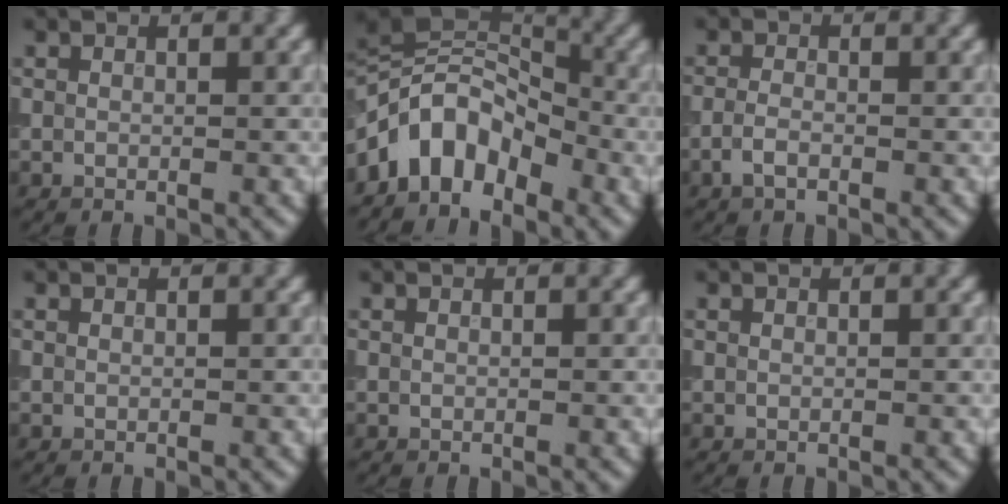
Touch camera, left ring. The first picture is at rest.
{"total": 7.1, "force": [-3.5, 4.4, 4.3], "torque": [-0.066, 0.013, -0.078]}
{"total": 1.5, "force": [-0.9, 0.6, 1.1], "torque": [-0.026, 0.002, -0.022]}
{"total": 0.0}
{"total": 0.0}
{"total": 0.0}